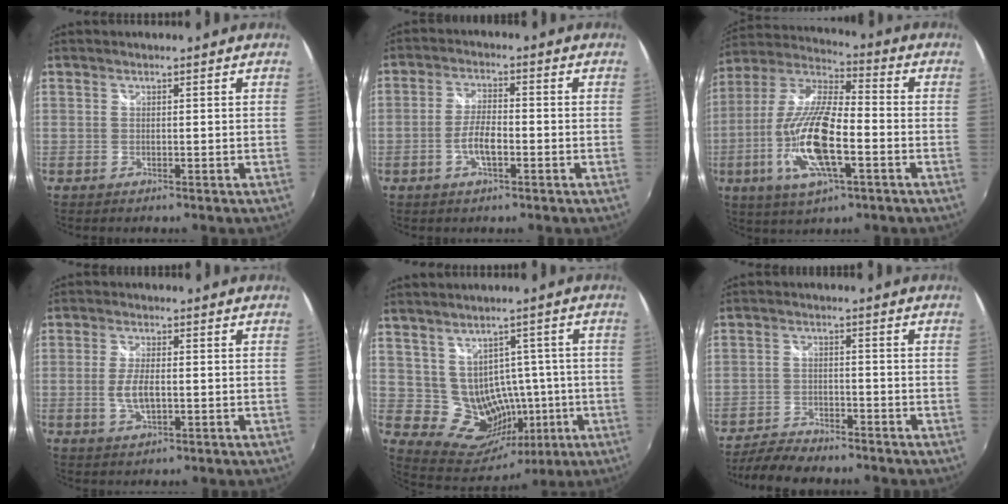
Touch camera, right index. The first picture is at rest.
{"total": 5.2, "force": [-2.0, 1.7, 4.5], "torque": [-0.094, 0.003, -0.036]}
{"total": 18.3, "force": [-5.4, 5.9, 16.5], "torque": [-0.341, -0.015, -0.106]}
{"total": 5.1, "force": [-0.8, 2.0, 4.6], "torque": [-0.095, -0.004, -0.014]}
{"total": 12.7, "force": [-0.8, 11.8, 4.5], "torque": [-0.106, 0.014, 0.021]}
{"total": 7.7, "force": [-6.9, 2.1, 2.8], "torque": [-0.082, -0.012, -0.118]}